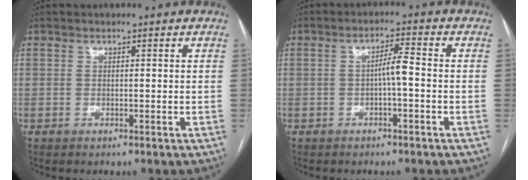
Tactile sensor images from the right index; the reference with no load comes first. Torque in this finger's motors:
{"motor_torque": [0.47, -0.19, 0.32, 0.07]}